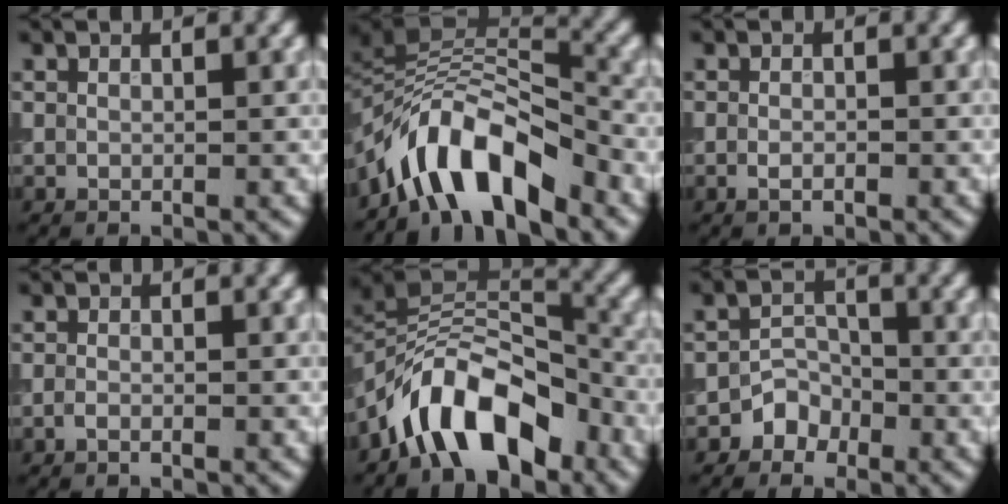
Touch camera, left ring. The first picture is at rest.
{"total": 8.1, "force": [-5.6, 3.0, 5.1], "torque": [-0.067, 0.009, -0.112]}
{"total": 1.1, "force": [-0.4, 0.5, 0.9], "torque": [-0.019, -0.003, -0.010]}
{"total": 0.8, "force": [-0.5, 0.2, 0.5], "torque": [-0.015, -0.002, -0.013]}
{"total": 9.2, "force": [-5.6, 4.3, 6.0], "torque": [-0.080, 0.019, -0.111]}
{"total": 2.2, "force": [-1.5, 1.6, 0.4], "torque": [0.002, 0.009, -0.030]}